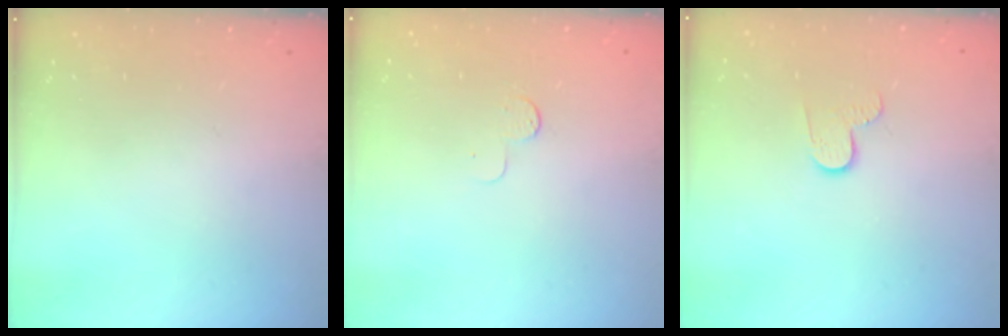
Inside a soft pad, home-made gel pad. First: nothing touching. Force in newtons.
{"total": 4.1, "press": 4.0, "slide": 0.4}
{"total": 6.4, "press": 6.4, "slide": 0.5}